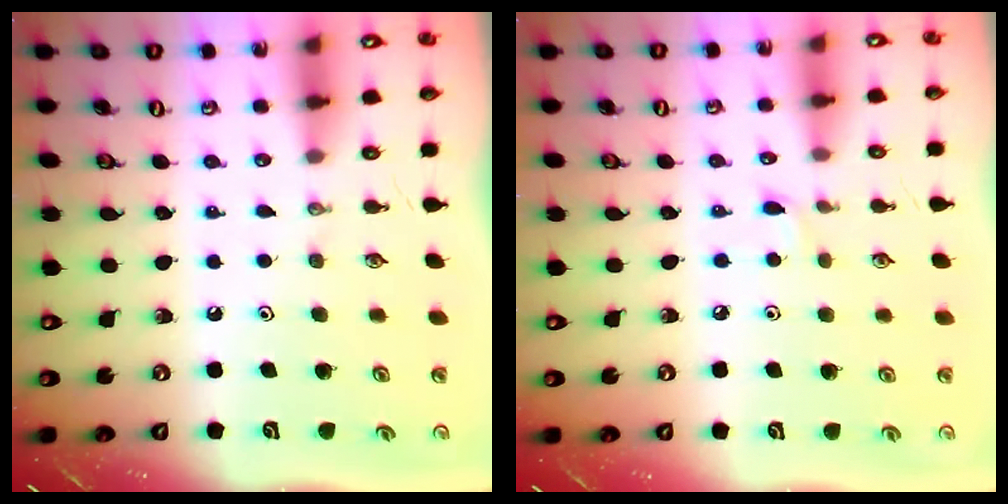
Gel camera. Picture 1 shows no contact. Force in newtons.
{"total": 2.2, "press": 2.1, "slide": 0.3}